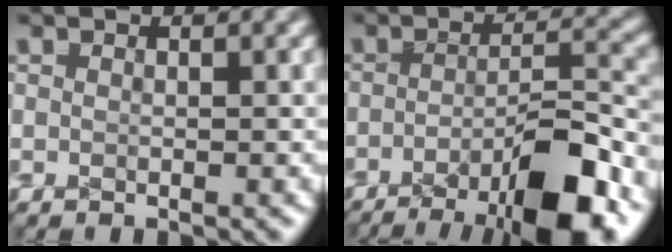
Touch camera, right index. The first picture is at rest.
{"total": 10.7, "force": [-7.5, 4.0, 6.5], "torque": [-0.071, -0.016, -0.110]}